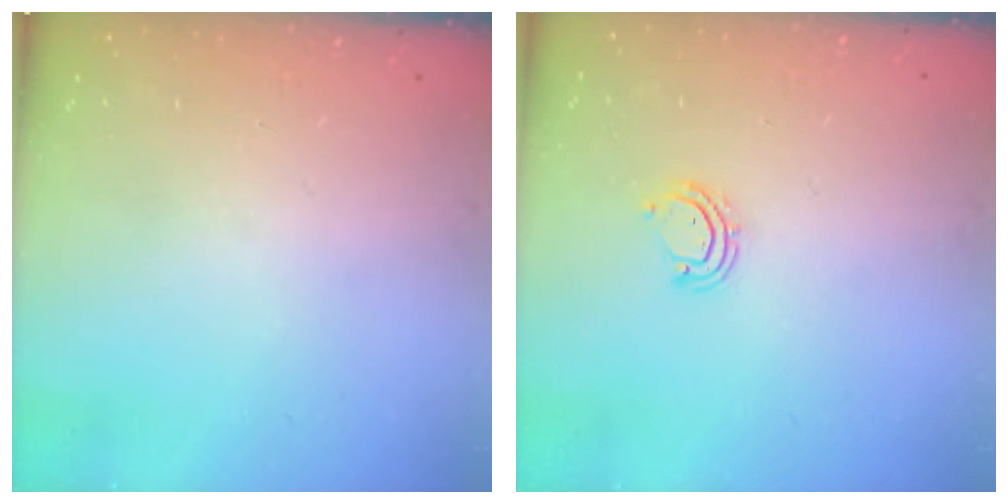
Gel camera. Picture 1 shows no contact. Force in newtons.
{"total": 5.0, "press": 5.0, "slide": 0.3}